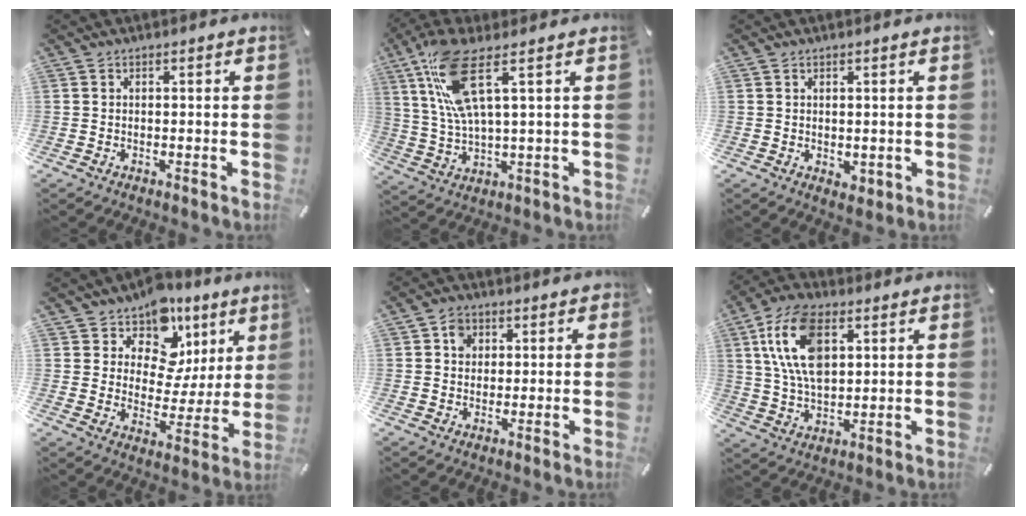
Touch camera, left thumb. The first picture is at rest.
{"total": 12.6, "force": [5.3, 3.3, 10.9], "torque": [-0.228, -0.003, 0.096]}
{"total": 1.6, "force": [0.2, 1.4, 0.7], "torque": [-0.004, 0.000, 0.003]}
{"total": 11.0, "force": [6.9, 8.0, 3.0], "torque": [-0.046, -0.064, 0.125]}
{"total": 4.4, "force": [0.6, 3.9, 1.9], "torque": [-0.019, 0.002, 0.005]}
{"total": 13.8, "force": [4.7, 8.1, 10.2], "torque": [-0.243, 0.003, 0.082]}